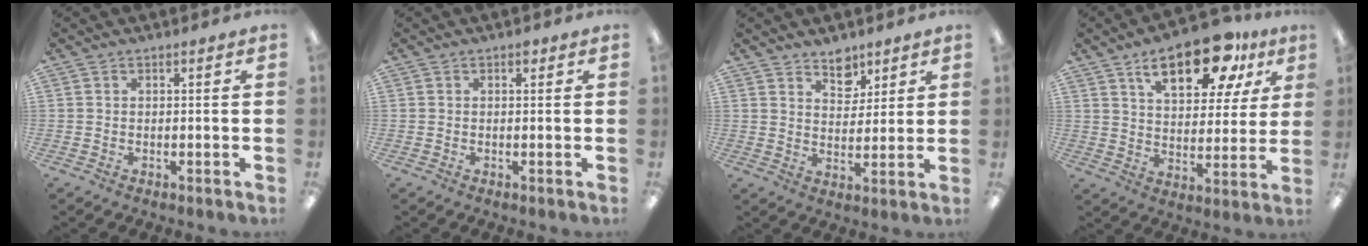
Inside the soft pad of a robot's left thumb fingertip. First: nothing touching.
{"total": 0.9, "force": [0.6, 0.5, 0.5], "torque": [-0.003, 0.000, 0.008]}
{"total": 6.5, "force": [5.2, 3.6, 1.4], "torque": [-0.007, -0.035, 0.093]}
{"total": 18.1, "force": [10.7, 8.2, 12.1], "torque": [-0.167, -0.045, 0.174]}